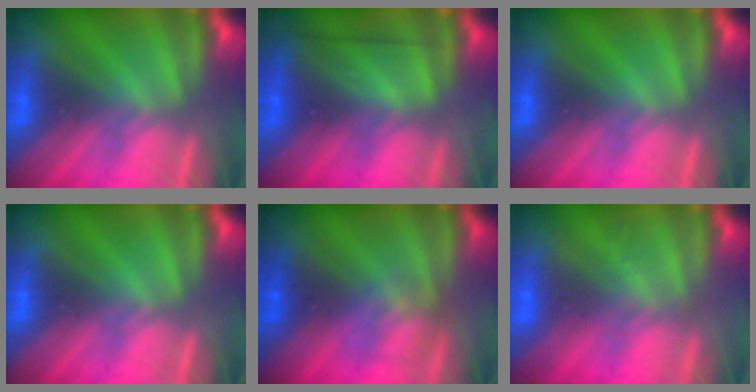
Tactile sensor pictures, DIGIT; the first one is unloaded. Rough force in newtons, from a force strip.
{"total": 2.4}
{"total": 0.0}
{"total": 0.0}
{"total": 2.4}
{"total": 2.0}